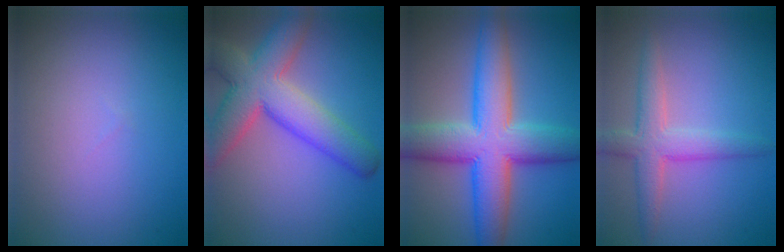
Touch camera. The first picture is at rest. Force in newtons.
{"total": 8.5, "press": 8.5, "slide": 0.5}
{"total": 10.4, "press": 10.4, "slide": 0.4}
{"total": 4.0, "press": 4.0, "slide": 0.2}